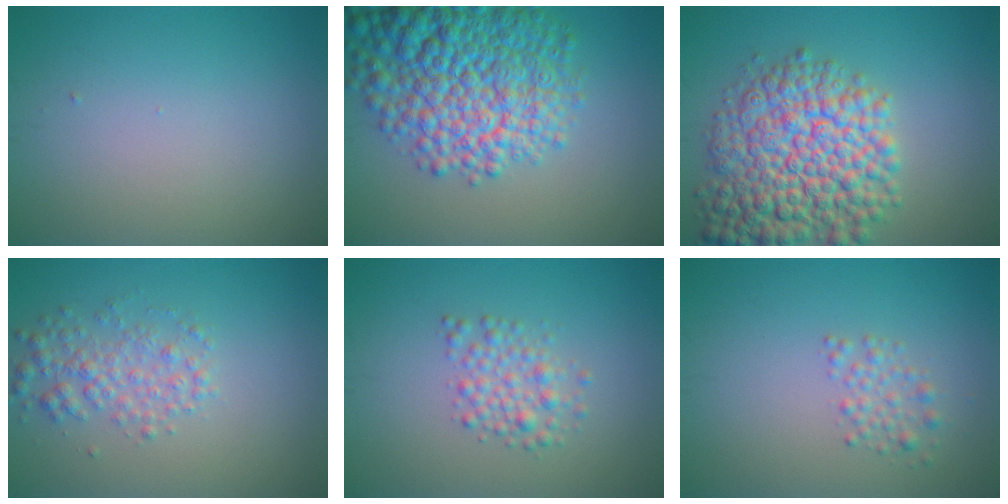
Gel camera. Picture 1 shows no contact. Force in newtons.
{"total": 11.4, "press": 11.4, "slide": 0.5}
{"total": 11.0, "press": 11.0, "slide": 0.4}
{"total": 2.9, "press": 2.9, "slide": 0.1}
{"total": 2.5, "press": 2.5, "slide": 0.0}
{"total": 1.7, "press": 1.7, "slide": 0.0}